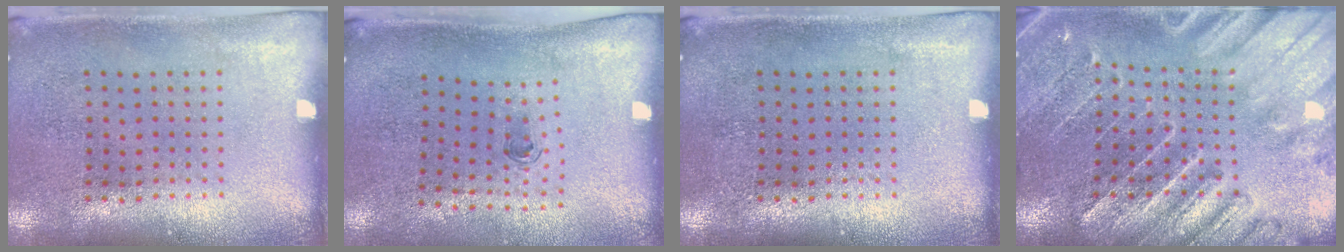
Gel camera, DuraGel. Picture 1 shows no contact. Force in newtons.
{"total": 0.6, "press": 0.4, "slide": 0.5}
{"total": 0.0}
{"total": 3.0, "press": 2.9, "slide": 0.8}